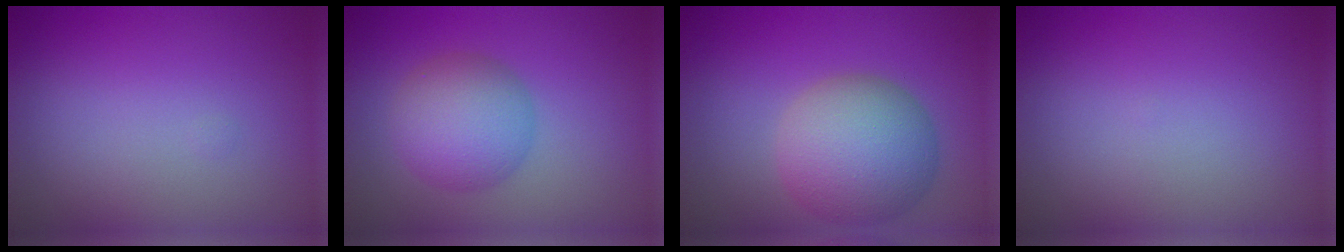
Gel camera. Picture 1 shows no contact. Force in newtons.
{"total": 5.2, "press": 5.2, "slide": 0.3}
{"total": 7.7, "press": 7.7, "slide": 0.4}
{"total": 0.0}